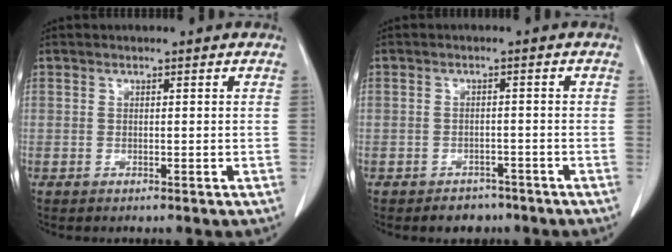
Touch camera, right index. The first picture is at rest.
{"total": 3.2, "force": [-2.5, 2.1, 0.4], "torque": [-0.006, 0.007, -0.031]}